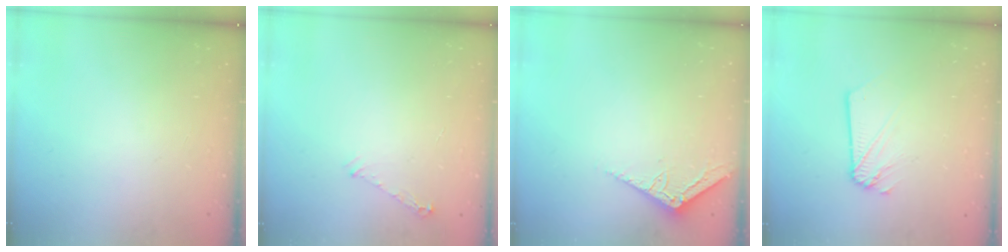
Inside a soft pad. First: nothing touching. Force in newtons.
{"total": 4.9, "press": 4.9, "slide": 0.5}
{"total": 3.6, "press": 3.6, "slide": 0.4}
{"total": 2.5, "press": 2.5, "slide": 0.1}